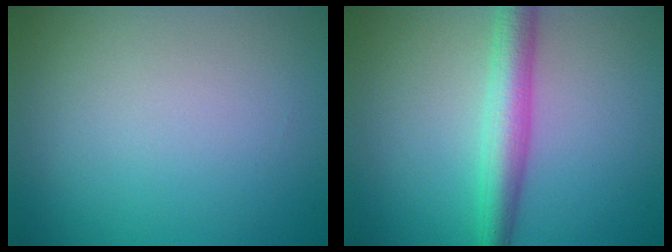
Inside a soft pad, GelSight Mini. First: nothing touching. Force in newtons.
{"total": 4.6, "press": 4.6, "slide": 0.1}